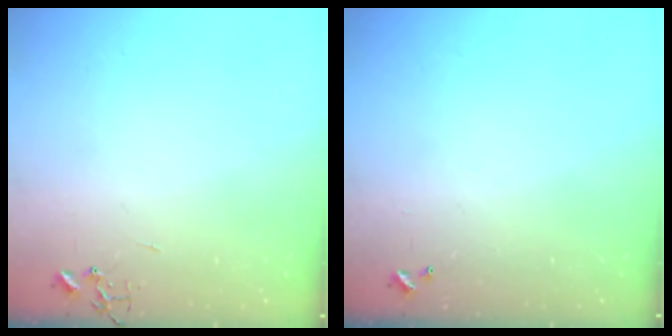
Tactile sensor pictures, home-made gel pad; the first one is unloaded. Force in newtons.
{"total": 0.0}